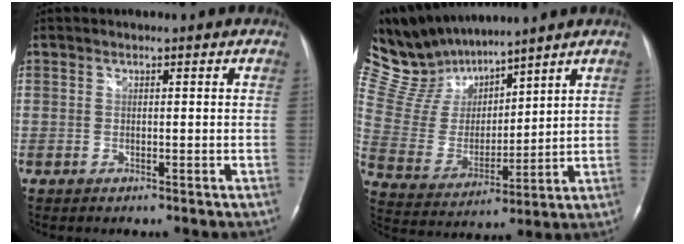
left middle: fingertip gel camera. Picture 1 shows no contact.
{"total": 12.8, "force": [11.9, 3.5, 3.5], "torque": [-0.092, 0.017, 0.246]}